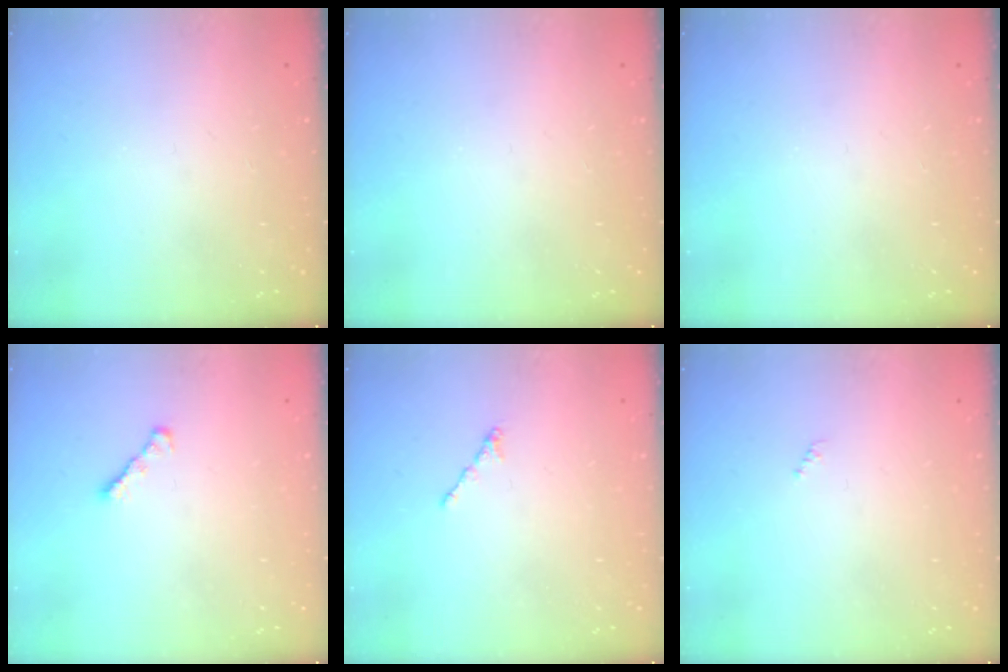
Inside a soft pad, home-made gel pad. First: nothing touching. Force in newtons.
{"total": 0.0}
{"total": 0.0}
{"total": 2.5, "press": 2.4, "slide": 0.6}
{"total": 0.5, "press": 0.4, "slide": 0.3}
{"total": 0.0}